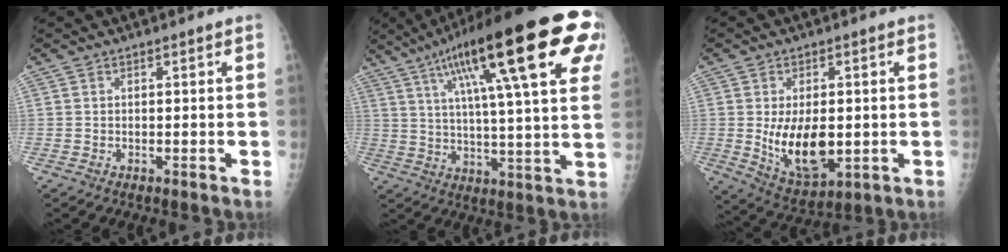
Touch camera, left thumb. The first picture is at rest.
{"total": 28.8, "force": [13.2, 6.0, 24.9], "torque": [-0.353, 0.004, 0.197]}
{"total": 11.6, "force": [-0.9, 6.4, 9.7], "torque": [-0.146, -0.018, 0.004]}